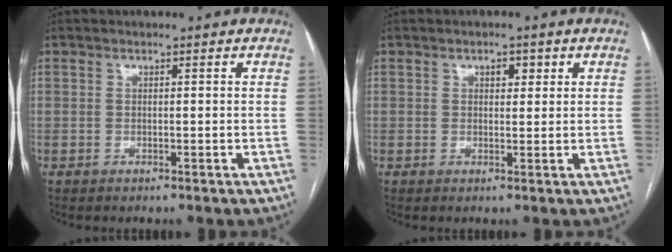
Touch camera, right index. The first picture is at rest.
{"total": 2.0, "force": [0.9, 1.2, 1.4], "torque": [-0.019, 0.004, 0.013]}